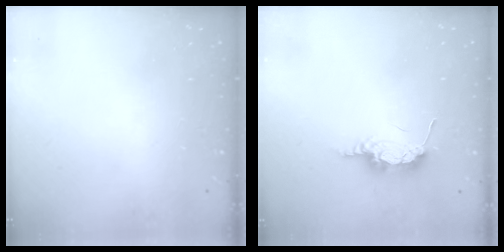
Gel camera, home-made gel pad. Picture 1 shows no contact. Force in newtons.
{"total": 7.6, "press": 7.4, "slide": 1.8}